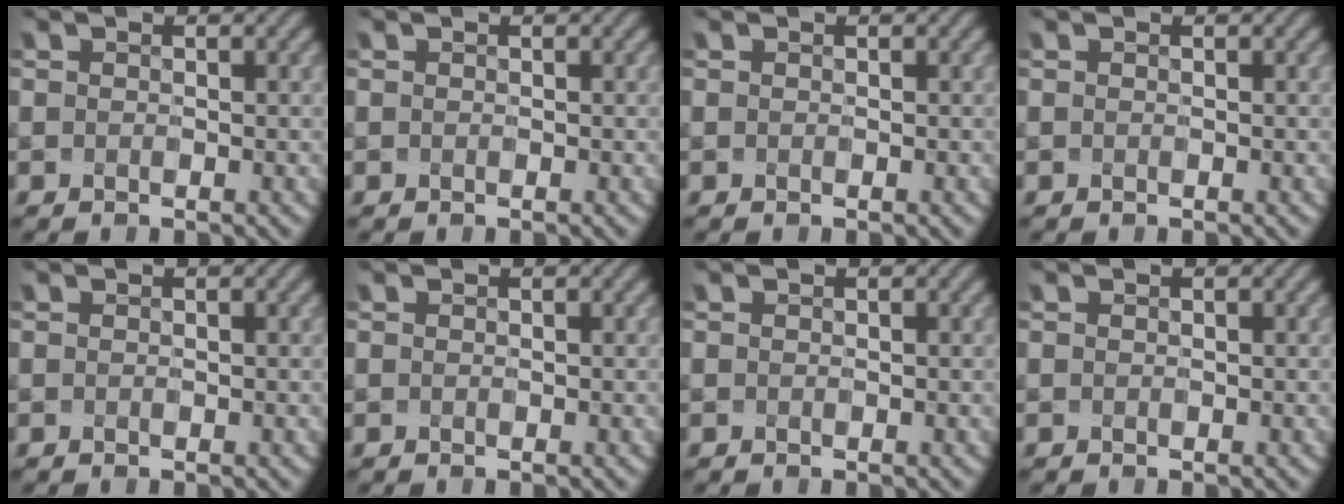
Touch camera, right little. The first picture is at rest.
{"total": 0.0}
{"total": 0.0}
{"total": 0.0}
{"total": 0.0}
{"total": 0.0}
{"total": 0.0}
{"total": 0.0}